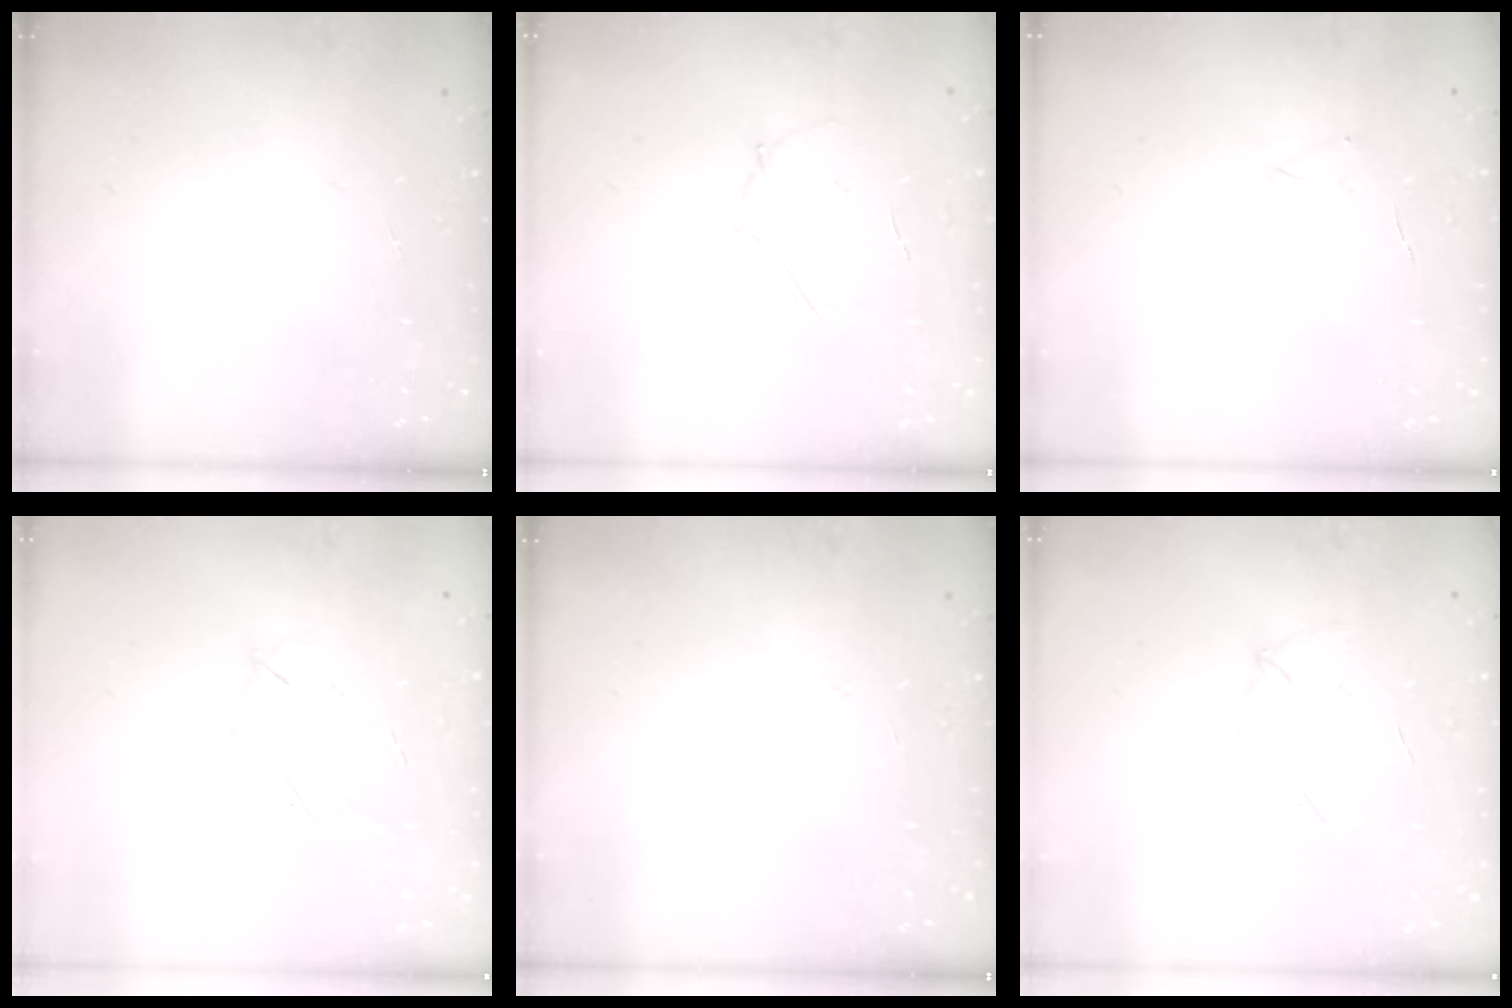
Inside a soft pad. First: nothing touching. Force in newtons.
{"total": 3.6, "press": 3.5, "slide": 0.9}
{"total": 4.7, "press": 4.5, "slide": 1.3}
{"total": 3.9, "press": 3.8, "slide": 0.8}
{"total": 0.0}
{"total": 3.1, "press": 3.0, "slide": 0.8}